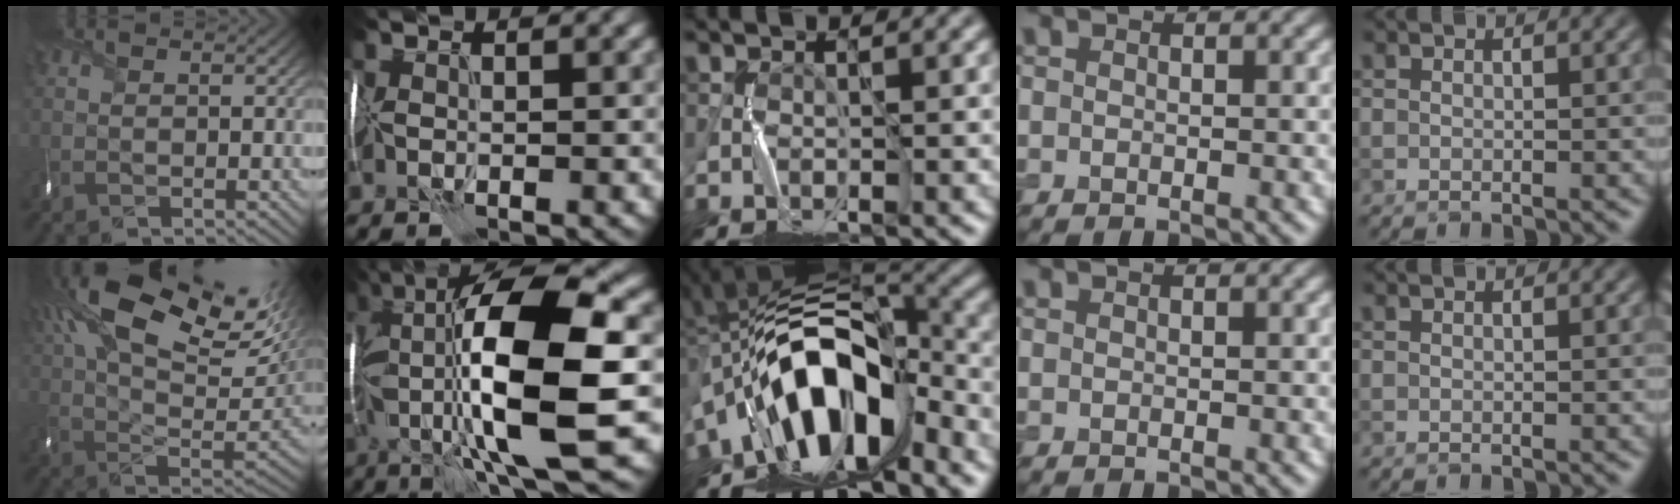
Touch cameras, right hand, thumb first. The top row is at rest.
{"thumb": {"total": 21.8, "force": [11.2, 9.7, 16.0], "torque": [-0.308, 0.062, 0.173]}, "index": {"total": 15.3, "force": [-0.2, 3.8, 14.8], "torque": [-0.251, 0.012, 0.002]}, "middle": {"total": 11.3, "force": [-5.1, 4.9, 8.8], "torque": [-0.128, 0.020, -0.096]}}